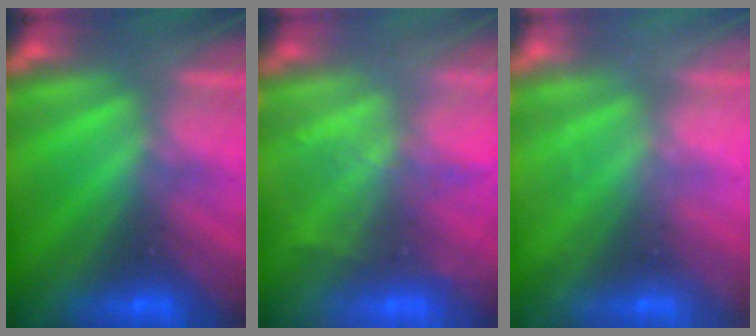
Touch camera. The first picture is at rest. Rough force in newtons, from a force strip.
{"total": 7.1}
{"total": 2.2}